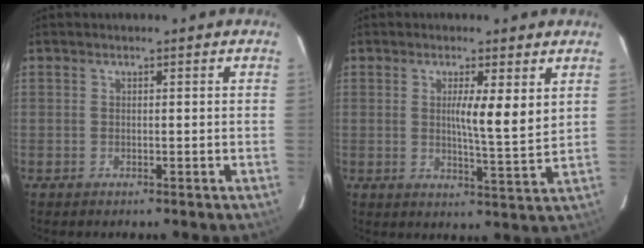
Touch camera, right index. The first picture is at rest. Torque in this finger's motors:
{"motor_torque": [0.39, 0.20, 0.20, 0.06]}